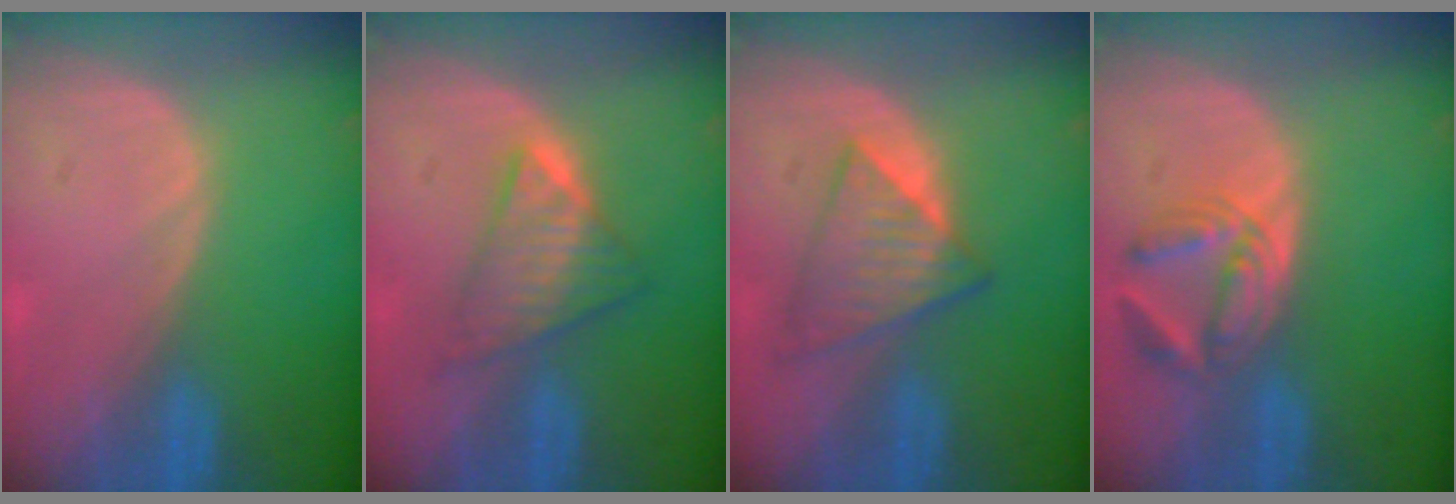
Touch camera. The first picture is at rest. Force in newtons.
{"total": 5.8, "press": 5.8, "slide": 0.7}
{"total": 6.1, "press": 6.1, "slide": 0.3}
{"total": 5.6, "press": 5.6, "slide": 0.8}